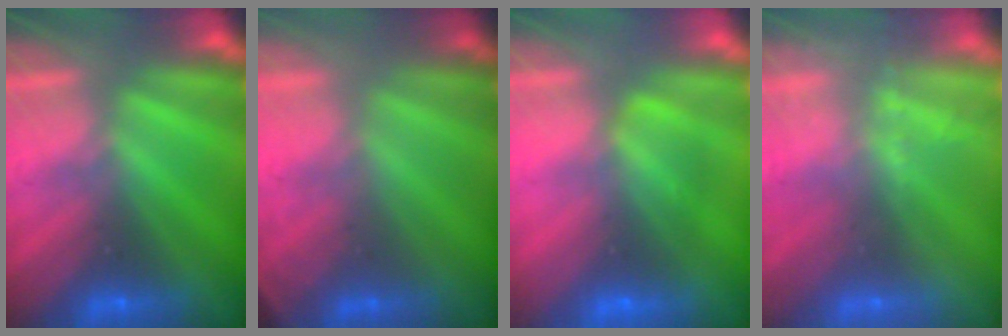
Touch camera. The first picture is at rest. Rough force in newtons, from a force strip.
{"total": 2.0}
{"total": 2.7}
{"total": 2.4}